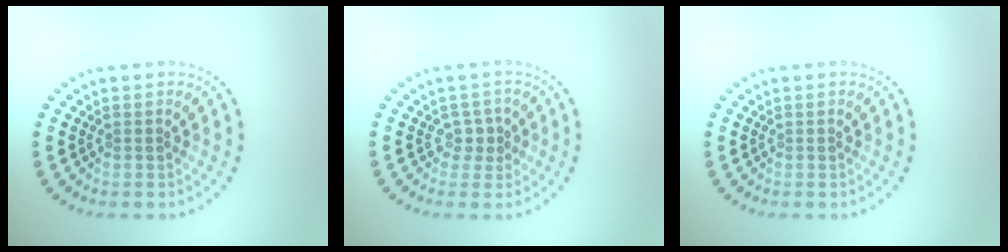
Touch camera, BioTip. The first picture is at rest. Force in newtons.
{"total": 1.6, "press": 1.2, "slide": 1.1}
{"total": 0.0}